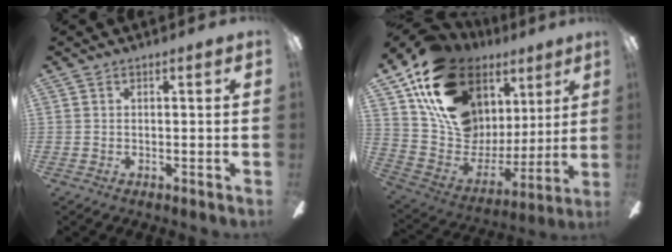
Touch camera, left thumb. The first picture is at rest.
{"total": 20.5, "force": [11.7, 13.8, 9.7], "torque": [-0.170, -0.066, 0.229]}